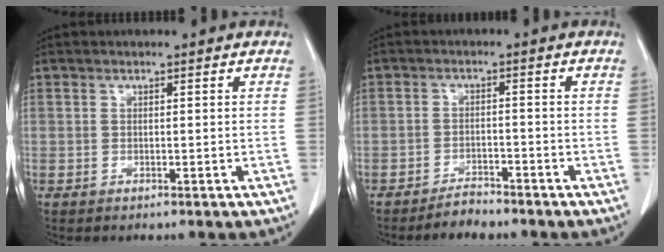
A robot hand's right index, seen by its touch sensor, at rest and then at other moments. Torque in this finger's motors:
{"motor_torque": [0.01, 0.05, 0.02, 0.00]}